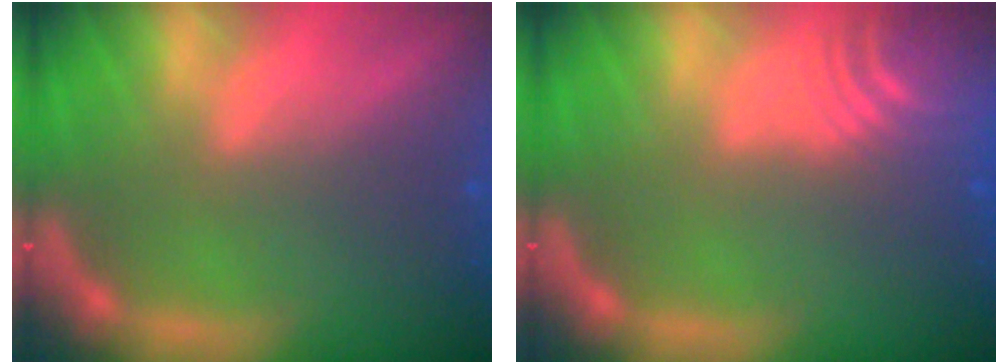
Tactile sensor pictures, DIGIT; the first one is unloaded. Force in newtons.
{"total": 9.6}